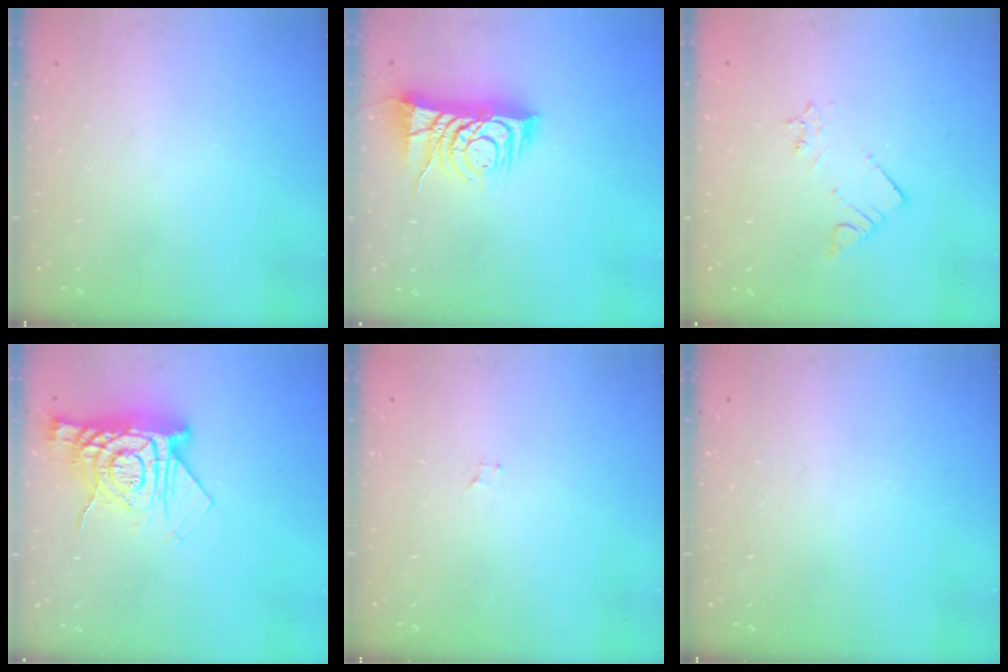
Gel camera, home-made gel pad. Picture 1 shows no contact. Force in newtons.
{"total": 9.4, "press": 9.4, "slide": 1.0}
{"total": 2.6, "press": 2.6, "slide": 0.2}
{"total": 12.8, "press": 12.8, "slide": 1.2}
{"total": 0.6, "press": 0.6, "slide": 0.1}
{"total": 0.0}